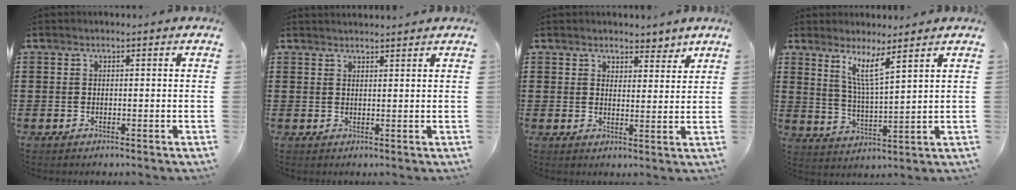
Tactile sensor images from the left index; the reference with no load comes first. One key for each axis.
{"total": 1.3, "fx": 1.3, "fy": 0.0, "fz": 0.0, "tx": -0.003, "ty": -0.001, "tz": 0.026}
{"total": 3.4, "fx": 3.1, "fy": 1.3, "fz": 0.4, "tx": -0.004, "ty": -0.010, "tz": 0.053}
{"total": 6.5, "fx": 4.5, "fy": 0.5, "fz": 4.6, "tx": -0.096, "ty": -0.020, "tz": 0.077}